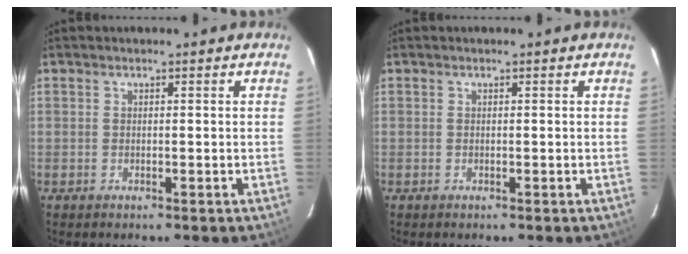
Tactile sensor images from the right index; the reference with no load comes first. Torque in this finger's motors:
{"motor_torque": [-0.02, 0.10, 0.01, 0.00]}